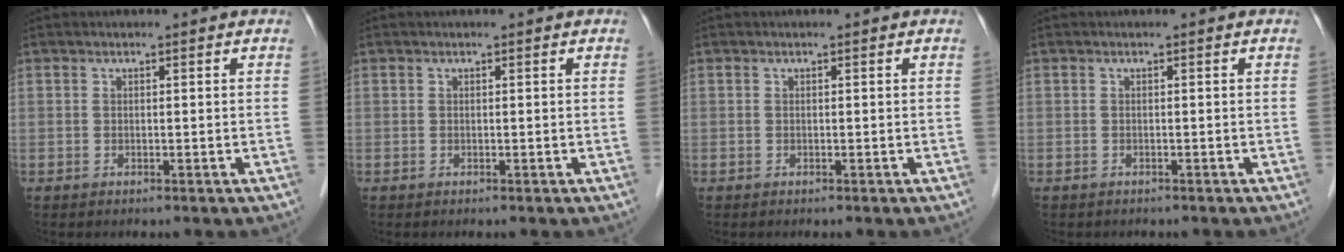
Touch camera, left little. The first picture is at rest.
{"total": 0.0}
{"total": 0.0}
{"total": 1.1, "force": [-0.9, 0.5, 0.4], "torque": [-0.018, 0.000, -0.009]}